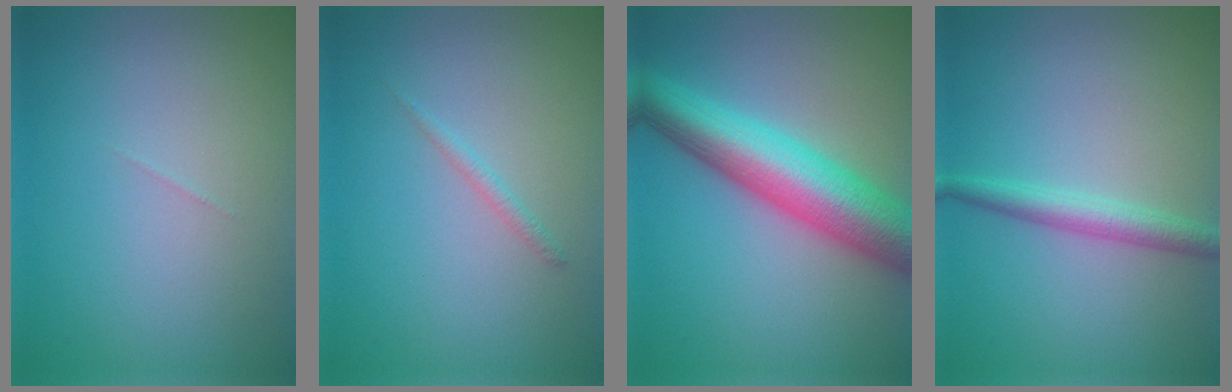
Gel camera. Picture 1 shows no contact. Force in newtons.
{"total": 0.9, "press": 0.9, "slide": 0.0}
{"total": 9.2, "press": 9.2, "slide": 0.3}
{"total": 2.4, "press": 2.4, "slide": 0.1}